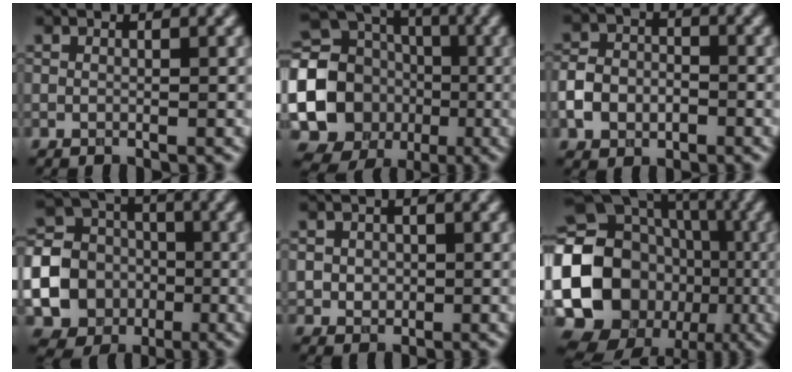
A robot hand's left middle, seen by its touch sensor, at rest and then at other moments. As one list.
[{"total": 15.2, "force": [-2.2, 13.7, 6.4], "torque": [-0.127, -0.023, -0.060]}, {"total": 3.7, "force": [-1.5, 2.8, 1.8], "torque": [-0.036, 0.001, -0.033]}, {"total": 22.2, "force": [-5.6, 20.7, 5.9], "torque": [-0.185, -0.034, -0.136]}, {"total": 2.3, "force": [0.2, 2.1, 0.9], "torque": [-0.016, 0.001, 0.003]}, {"total": 21.2, "force": [-3.6, 18.6, 9.6], "torque": [-0.185, -0.001, -0.102]}]